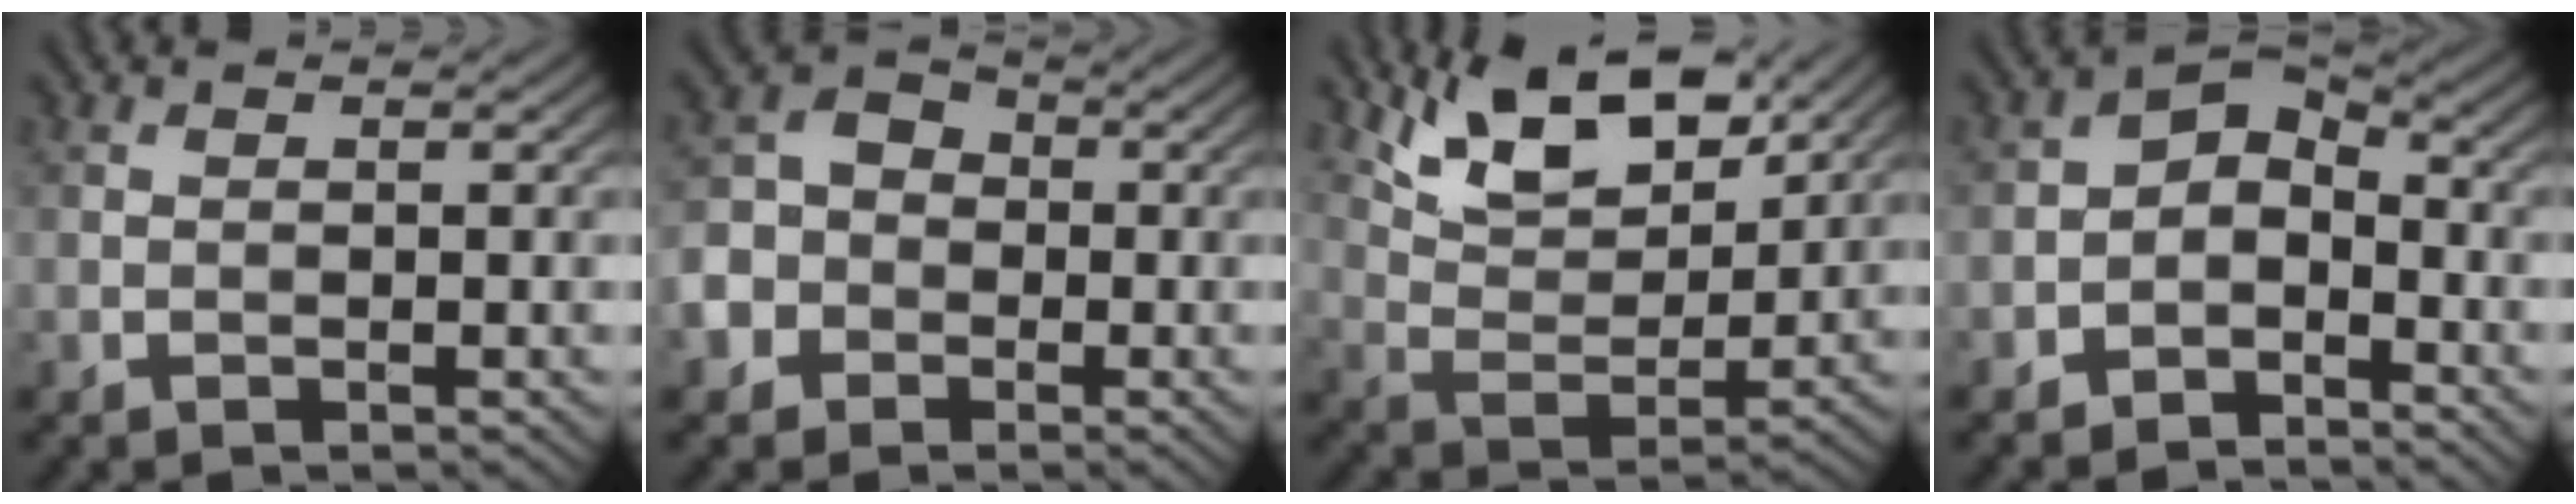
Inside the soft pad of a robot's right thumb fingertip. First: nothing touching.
{"total": 6.7, "force": [-2.7, 5.6, 2.3], "torque": [-0.055, -0.006, -0.070]}
{"total": 11.3, "force": [8.1, 4.2, 6.7], "torque": [-0.138, -0.003, 0.141]}
{"total": 4.7, "force": [-2.3, 3.1, 2.8], "torque": [-0.044, 0.008, -0.058]}